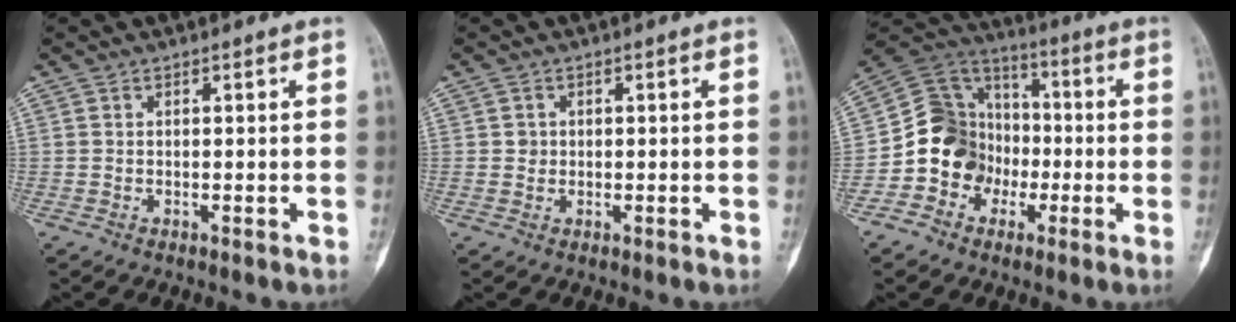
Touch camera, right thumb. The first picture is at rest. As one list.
[{"total": 1.4, "force": [0.1, 1.4, 0.3], "torque": [0.001, 0.001, 0.003]}, {"total": 13.7, "force": [-4.0, 12.1, 5.1], "torque": [-0.049, 0.065, -0.078]}]